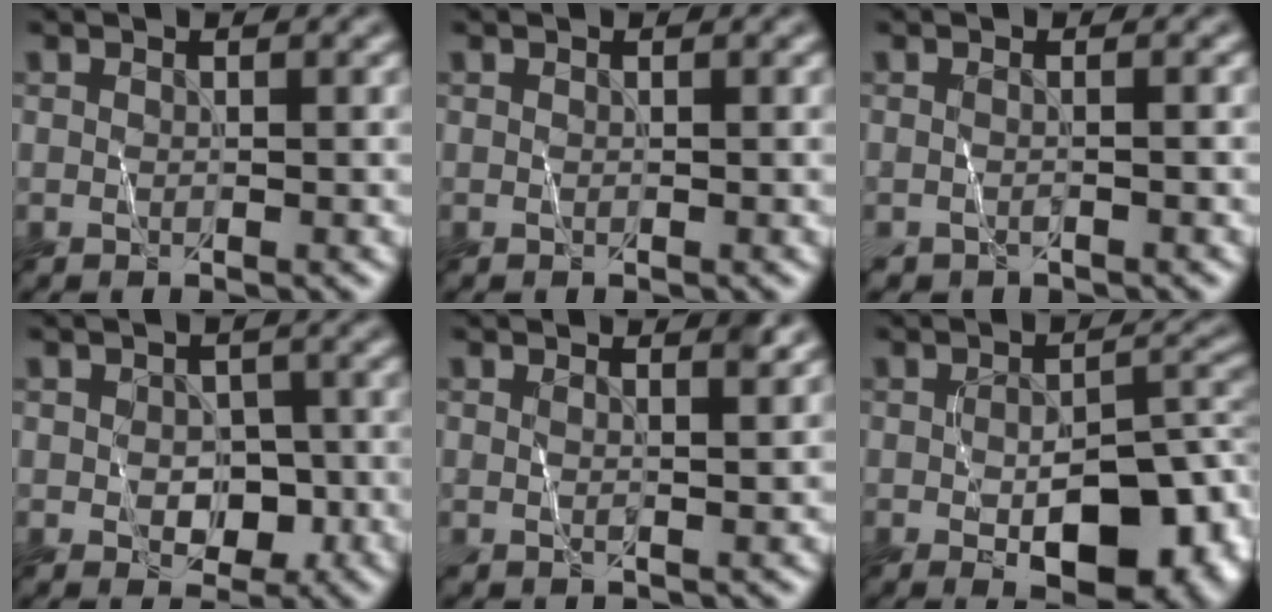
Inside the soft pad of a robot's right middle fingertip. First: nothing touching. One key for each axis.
{"total": 0.0}
{"total": 0.9, "fx": -0.5, "fy": 0.2, "fz": 0.7, "tx": -0.011, "ty": -0.004, "tz": -0.011}
{"total": 2.9, "fx": -0.6, "fy": 2.0, "fz": 2.0, "tx": -0.030, "ty": -0.004, "tz": -0.004}
{"total": 2.4, "fx": 1.7, "fy": 0.8, "fz": 1.4, "tx": -0.010, "ty": 0.005, "tz": 0.005}
{"total": 9.6, "fx": -3.3, "fy": 4.3, "fz": 7.9, "tx": -0.122, "ty": -0.013, "tz": -0.037}